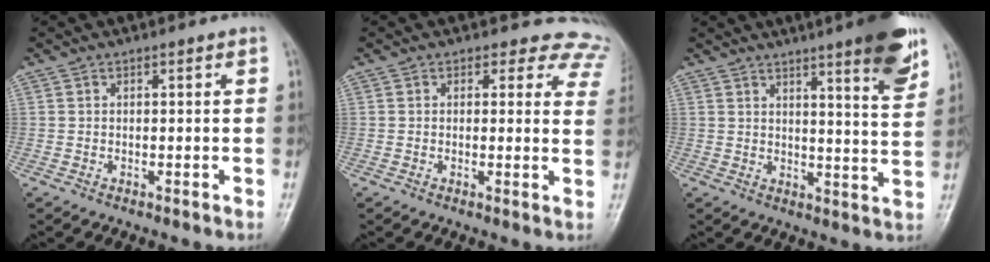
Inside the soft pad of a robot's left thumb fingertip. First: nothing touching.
{"total": 9.6, "force": [8.0, 5.2, 1.4], "torque": [0.042, -0.029, 0.050]}
{"total": 11.5, "force": [7.1, 1.4, 8.9], "torque": [-0.104, -0.041, 0.093]}